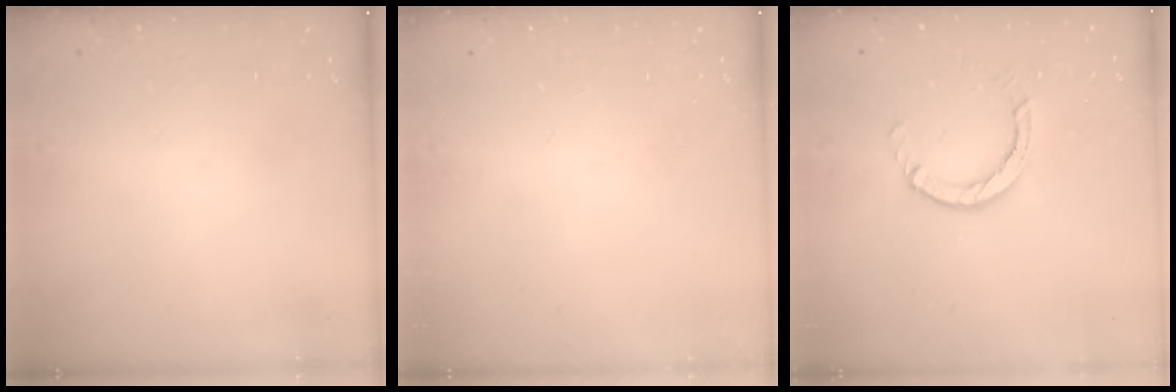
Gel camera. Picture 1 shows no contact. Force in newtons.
{"total": 0.0}
{"total": 2.9, "press": 2.9, "slide": 0.5}